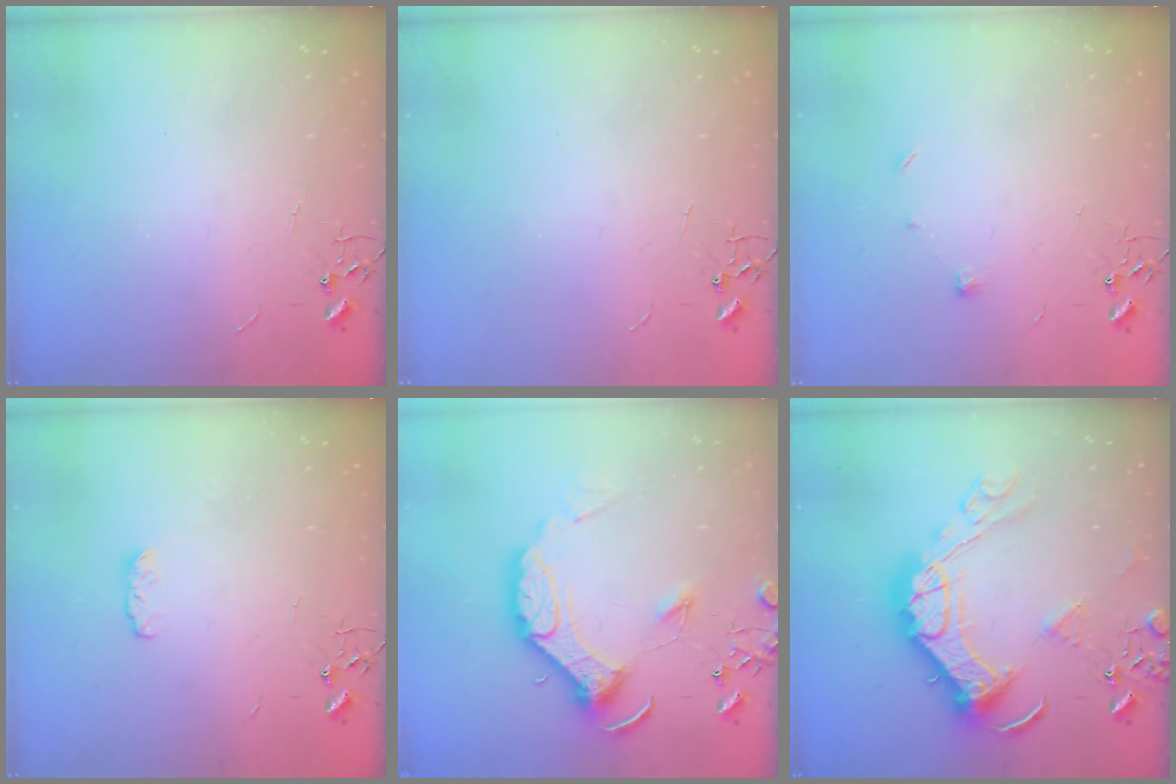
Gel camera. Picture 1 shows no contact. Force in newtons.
{"total": 0.0}
{"total": 5.3, "press": 5.2, "slide": 1.3}
{"total": 4.3, "press": 4.3, "slide": 0.7}
{"total": 14.3, "press": 14.2, "slide": 2.0}
{"total": 20.6, "press": 20.4, "slide": 2.4}